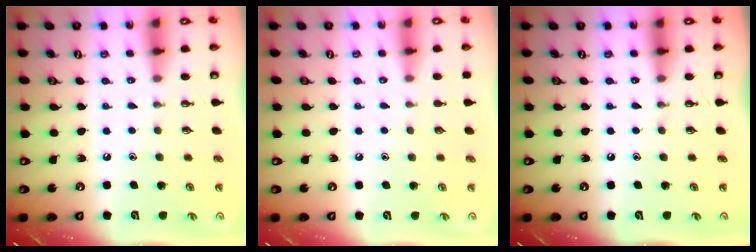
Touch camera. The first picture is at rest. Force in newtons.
{"total": 2.6, "press": 2.5, "slide": 0.3}
{"total": 0.0}